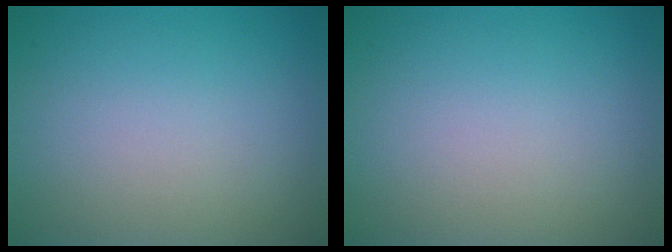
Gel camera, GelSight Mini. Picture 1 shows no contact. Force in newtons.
{"total": 0.0}